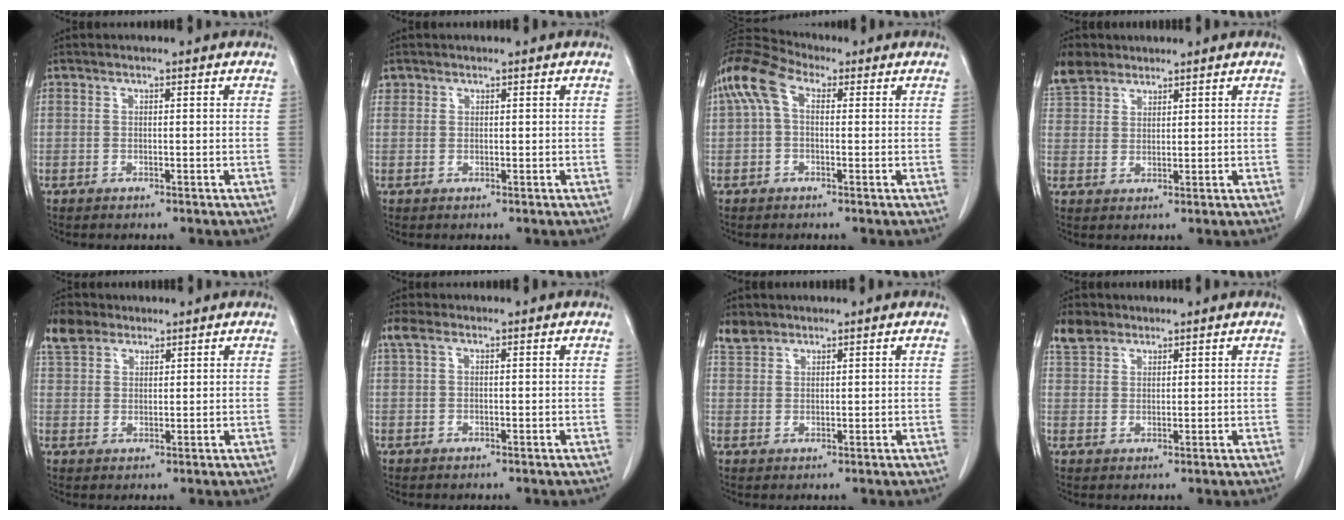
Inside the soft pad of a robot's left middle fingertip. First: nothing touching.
{"total": 1.0, "force": [0.6, 0.8, 0.0], "torque": [0.006, 0.007, 0.009]}
{"total": 6.7, "force": [1.6, 3.8, 5.3], "torque": [-0.124, 0.041, 0.025]}
{"total": 5.5, "force": [4.5, 2.8, 1.4], "torque": [-0.039, 0.017, 0.095]}
{"total": 5.3, "force": [4.0, 3.1, 1.8], "torque": [-0.047, 0.019, 0.085]}
{"total": 2.0, "force": [1.1, 1.0, 1.4], "torque": [-0.040, 0.028, 0.028]}
{"total": 2.7, "force": [2.4, 1.4, 0.2], "torque": [-0.009, 0.008, 0.049]}
{"total": 4.0, "force": [3.1, 2.4, 1.0], "torque": [-0.029, 0.013, 0.064]}